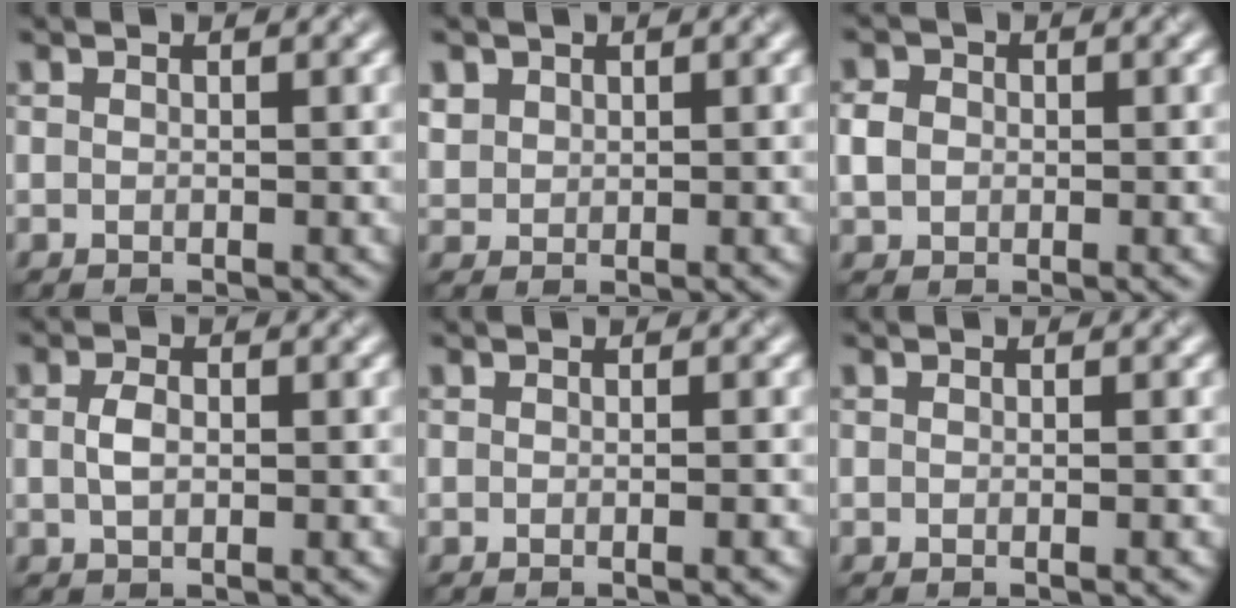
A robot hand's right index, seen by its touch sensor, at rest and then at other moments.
{"total": 1.1, "force": [0.5, 0.9, -0.1], "torque": [-0.001, 0.008, 0.024]}
{"total": 1.8, "force": [-0.5, 1.6, 0.7], "torque": [-0.014, 0.009, -0.004]}
{"total": 1.5, "force": [-0.5, 0.6, 1.2], "torque": [-0.024, 0.009, -0.003]}
{"total": 2.1, "force": [-0.4, 1.0, 1.8], "torque": [-0.002, 0.010, -0.022]}
{"total": 1.4, "force": [-0.3, 0.7, 1.2], "torque": [-0.002, 0.004, -0.014]}